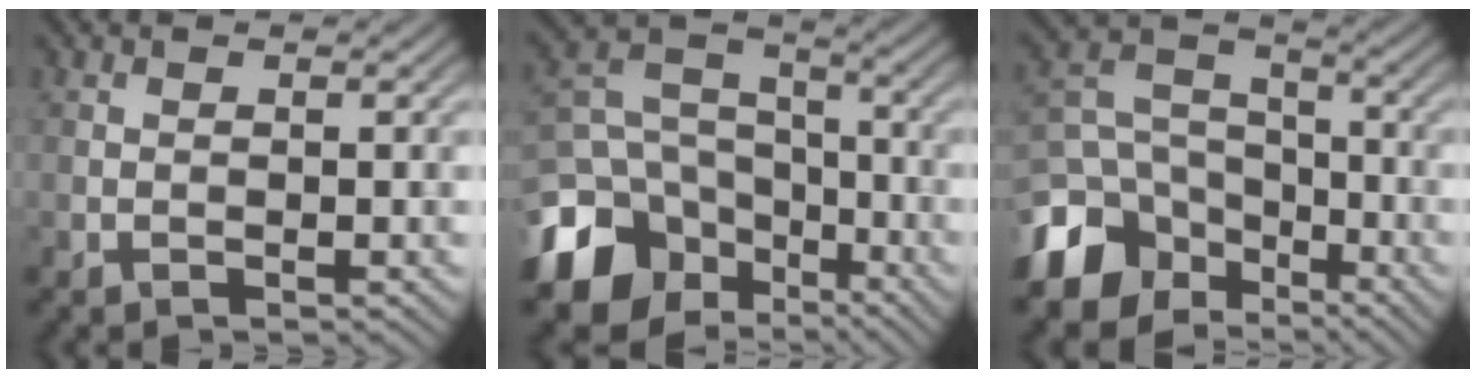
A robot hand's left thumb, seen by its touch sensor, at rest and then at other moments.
{"total": 12.6, "force": [-6.7, 9.0, 5.8], "torque": [-0.162, -0.024, -0.123]}
{"total": 11.1, "force": [-6.6, 7.6, 4.7], "torque": [-0.128, -0.015, -0.131]}